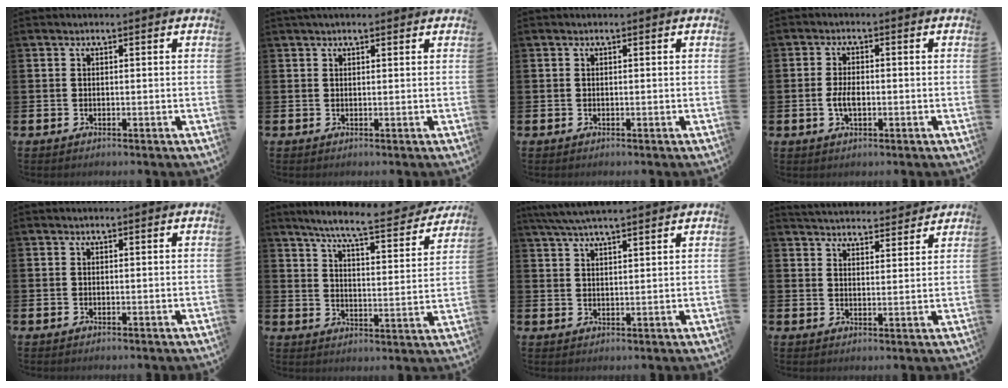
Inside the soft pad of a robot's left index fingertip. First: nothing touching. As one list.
[{"total": 1.2, "force": [1.0, 0.2, 0.5], "torque": [-0.001, 0.000, 0.016]}, {"total": 0.0}, {"total": 3.1, "force": [-0.5, 1.5, 2.6], "torque": [-0.054, -0.001, -0.012]}, {"total": 0.0}, {"total": 7.5, "force": [6.8, 0.2, 3.1], "torque": [-0.081, -0.047, 0.113]}, {"total": 4.9, "force": [4.5, 0.2, 1.8], "torque": [-0.044, -0.012, 0.082]}, {"total": 4.6, "force": [4.6, 0.5, 0.0], "torque": [-0.011, -0.032, 0.081]}]